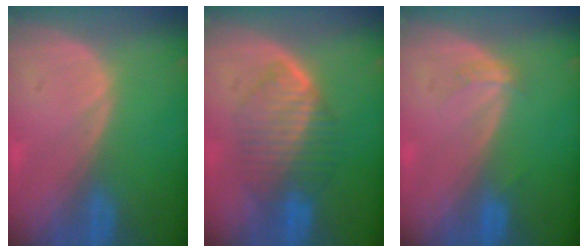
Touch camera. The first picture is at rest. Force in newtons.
{"total": 6.8, "press": 6.8, "slide": 0.2}
{"total": 1.5, "press": 1.4, "slide": 0.3}